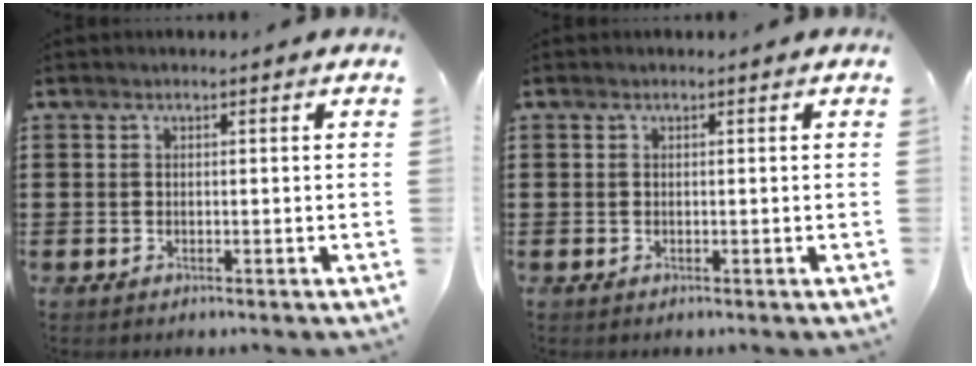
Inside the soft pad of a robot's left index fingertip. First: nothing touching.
{"total": 0.0}